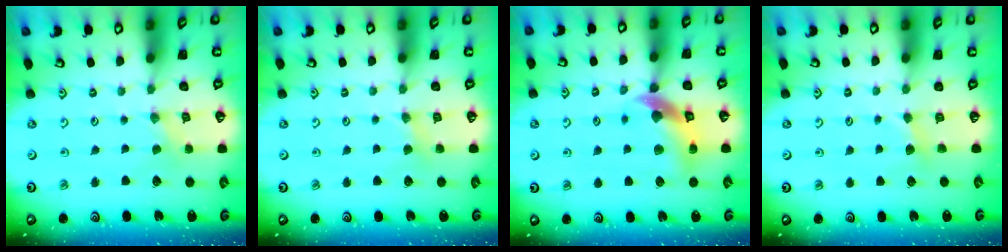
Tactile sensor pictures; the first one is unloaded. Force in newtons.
{"total": 3.0, "press": 2.9, "slide": 0.5}
{"total": 11.5, "press": 11.3, "slide": 1.6}
{"total": 2.5, "press": 2.4, "slide": 0.2}